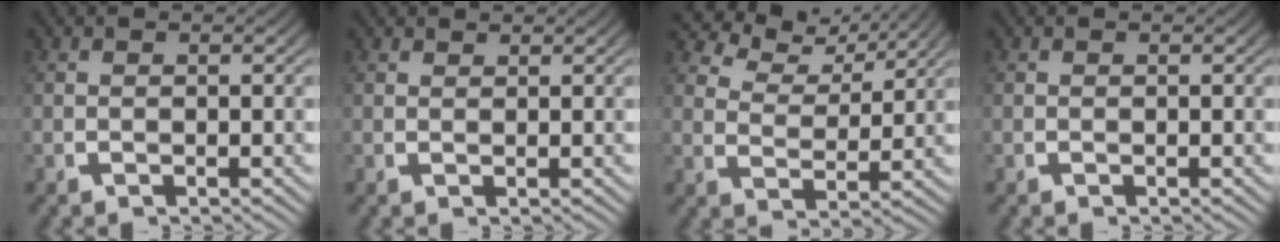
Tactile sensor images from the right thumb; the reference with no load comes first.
{"total": 1.0, "force": [1.0, 0.1, 0.0], "torque": [0.004, -0.002, 0.021]}
{"total": 4.9, "force": [4.4, 1.2, 1.6], "torque": [-0.032, 0.008, 0.075]}
{"total": 0.0}